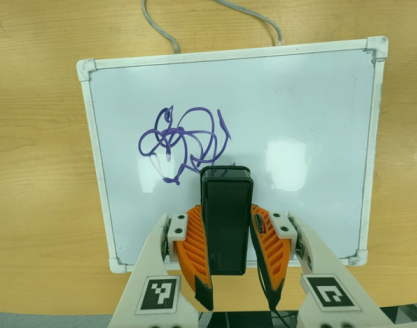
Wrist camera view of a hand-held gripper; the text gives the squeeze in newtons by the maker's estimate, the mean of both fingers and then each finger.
{"total": 4.9, "left": 3.3, "right": 6.6}